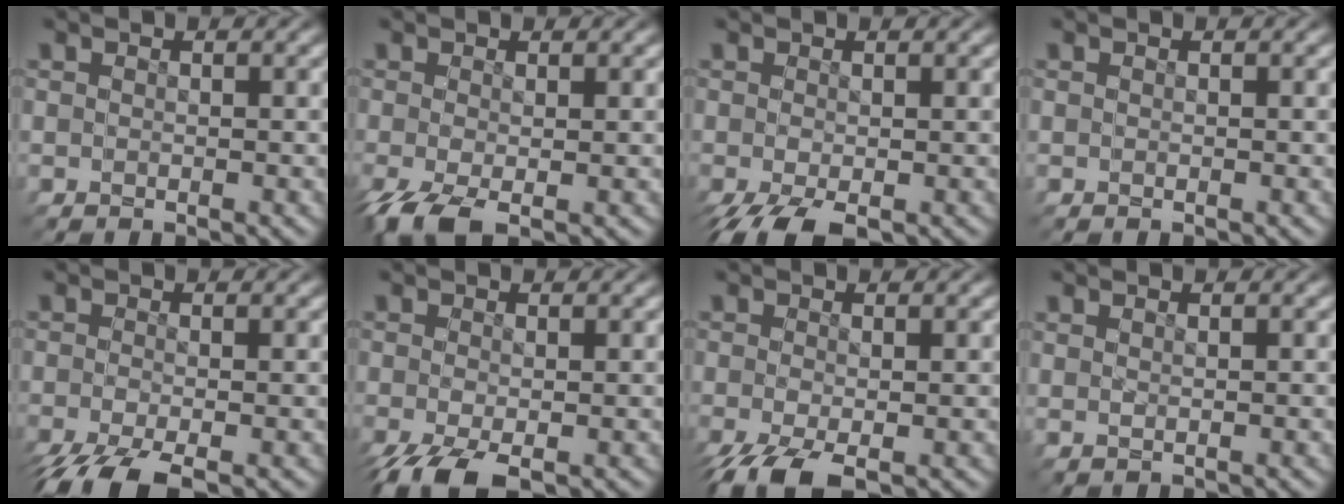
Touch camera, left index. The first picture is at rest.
{"total": 0.7, "force": [-0.6, -0.1, 0.2], "torque": [0.014, 0.001, -0.008]}
{"total": 1.0, "force": [-0.5, 0.2, 0.8], "torque": [0.003, -0.004, -0.003]}
{"total": 0.0}
{"total": 2.1, "force": [-1.5, -1.5, 0.1], "torque": [0.021, 0.003, -0.023]}
{"total": 0.9, "force": [-0.7, -0.1, 0.5], "torque": [0.008, -0.003, -0.008]}
{"total": 0.9, "force": [-0.7, -0.3, 0.3], "torque": [0.015, 0.000, -0.009]}
{"total": 1.9, "force": [1.1, 0.5, 1.5], "torque": [-0.018, 0.010, 0.017]}